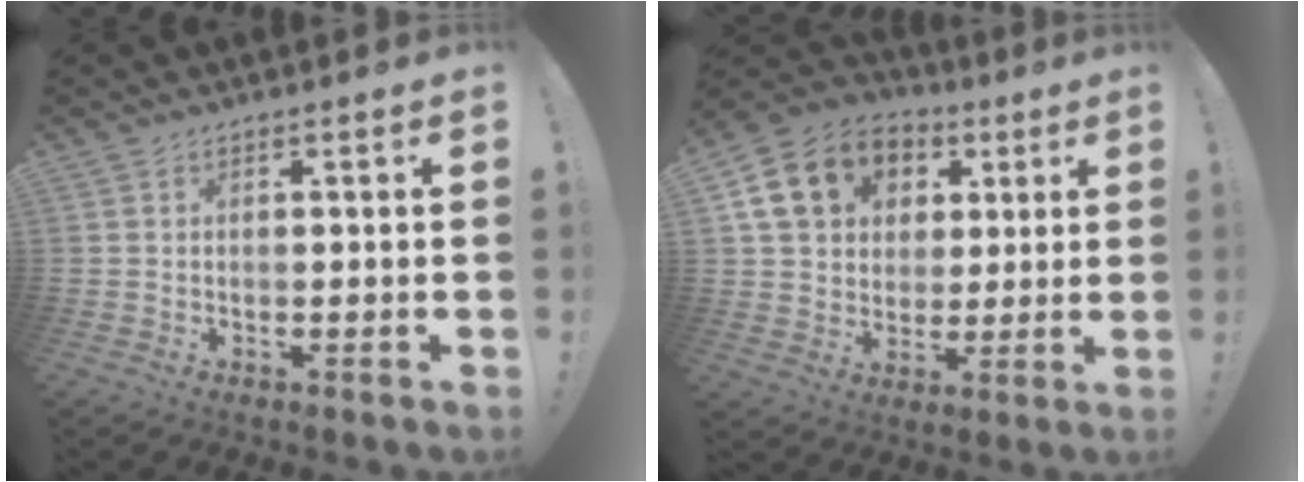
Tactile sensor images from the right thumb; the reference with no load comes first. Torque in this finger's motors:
{"motor_torque": [1.63, 2.45, 0.46, -0.17, 0.07]}